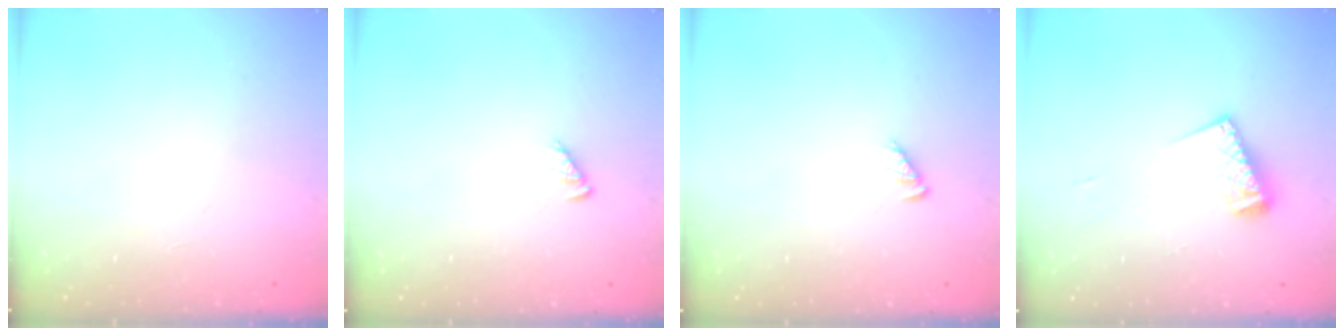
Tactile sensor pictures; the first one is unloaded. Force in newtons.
{"total": 2.7, "press": 2.7, "slide": 0.4}
{"total": 2.7, "press": 2.7, "slide": 0.4}
{"total": 8.6, "press": 8.5, "slide": 1.0}